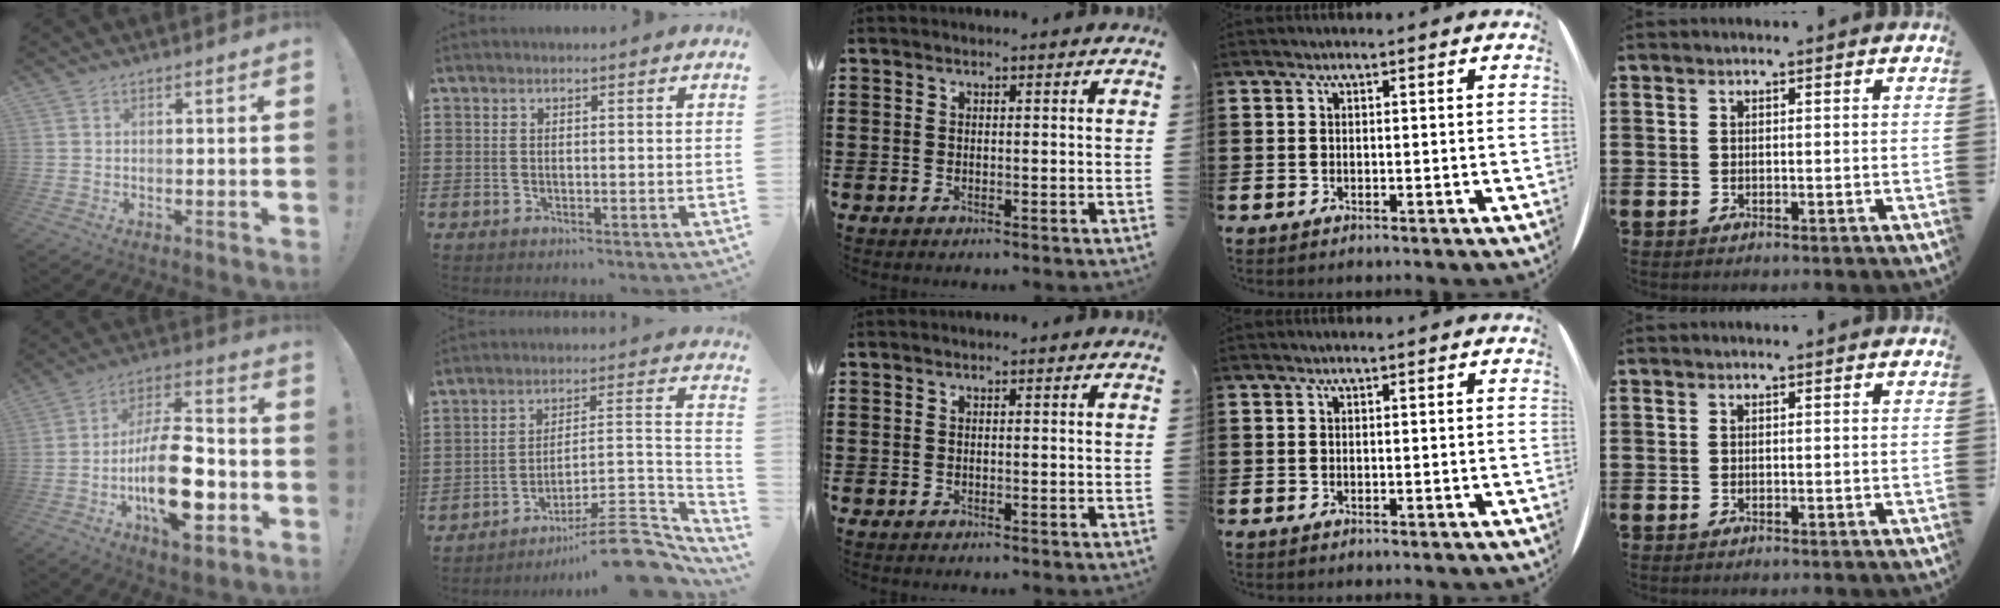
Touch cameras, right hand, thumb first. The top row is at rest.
{"thumb": {"total": 22.4, "force": [-5.8, 10.1, 19.1], "torque": [-0.326, 0.023, -0.085]}, "index": {"total": 10.7, "force": [-8.5, 2.2, 6.0], "torque": [-0.073, 0.026, -0.162]}}